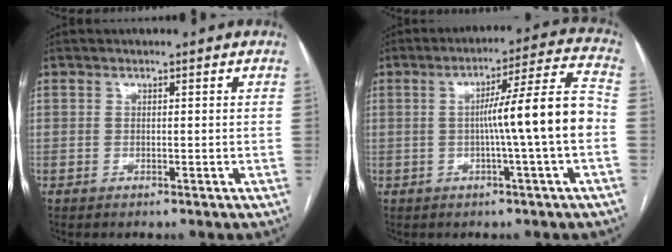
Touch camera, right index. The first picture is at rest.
{"total": 11.5, "force": [-1.5, -1.3, 11.4], "torque": [-0.174, 0.015, -0.024]}